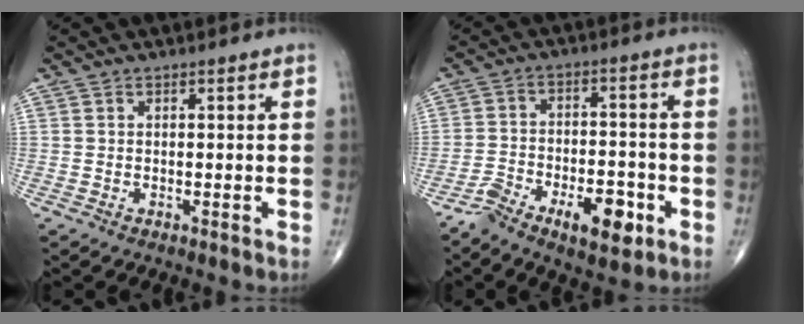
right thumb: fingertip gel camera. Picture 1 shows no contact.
{"total": 10.2, "force": [-5.7, 4.2, 7.3], "torque": [-0.121, 0.034, -0.090]}